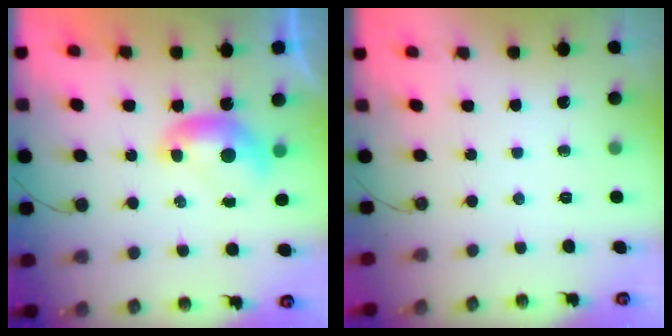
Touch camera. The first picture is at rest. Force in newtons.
{"total": 0.0}